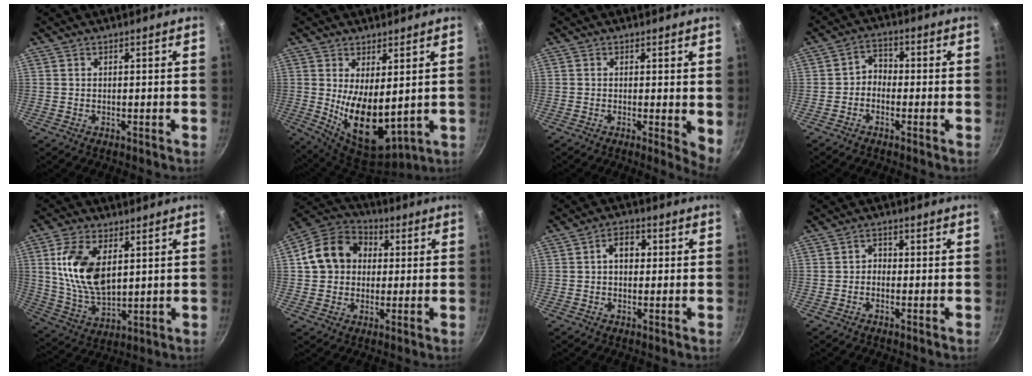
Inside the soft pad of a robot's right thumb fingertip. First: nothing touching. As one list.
[{"total": 12.3, "force": [1.1, 6.0, 10.7], "torque": [-0.161, -0.040, 0.040]}, {"total": 3.9, "force": [0.2, 1.3, 3.7], "torque": [-0.043, -0.010, 0.000]}, {"total": 3.4, "force": [-1.3, 2.7, 1.6], "torque": [-0.009, 0.024, -0.034]}, {"total": 13.9, "force": [3.6, 7.8, 11.0], "torque": [-0.200, -0.019, 0.078]}, {"total": 13.0, "force": [1.9, 10.8, 6.9], "torque": [-0.087, 0.026, 0.014]}, {"total": 4.8, "force": [0.6, 3.5, 3.2], "torque": [-0.028, 0.012, 0.001]}, {"total": 1.8, "force": [-0.8, 1.5, 0.8], "torque": [-0.004, 0.013, -0.018]}]